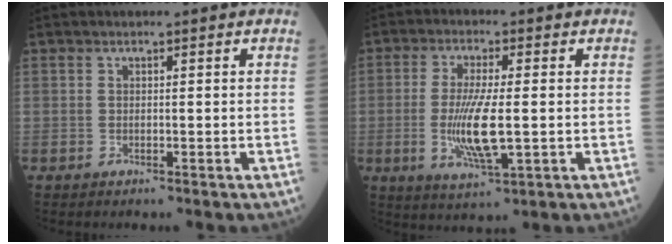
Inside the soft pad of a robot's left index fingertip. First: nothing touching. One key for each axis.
{"total": 8.7, "fx": -1.0, "fy": 1.5, "fz": 8.5, "tx": -0.174, "ty": -0.015, "tz": -0.018}